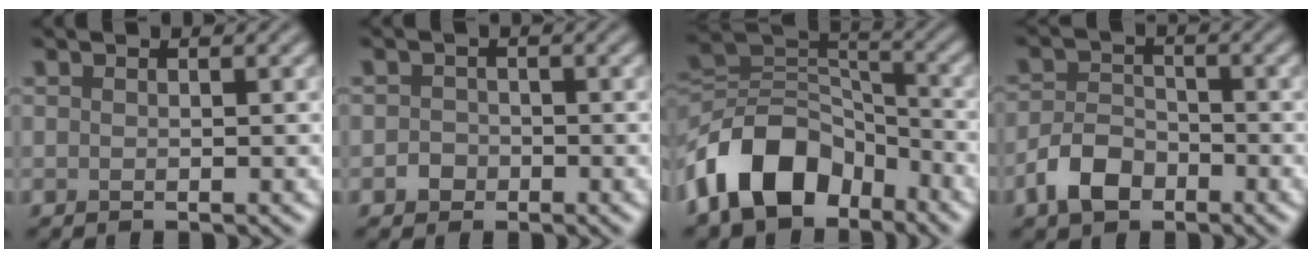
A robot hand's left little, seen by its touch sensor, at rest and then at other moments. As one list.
[{"total": 1.3, "force": [-0.6, 1.1, 0.3], "torque": [0.001, 0.001, -0.013]}, {"total": 10.2, "force": [-6.0, 6.2, 5.4], "torque": [-0.094, 0.006, -0.125]}, {"total": 3.7, "force": [-2.2, 2.2, 2.0], "torque": [-0.036, 0.004, -0.050]}]